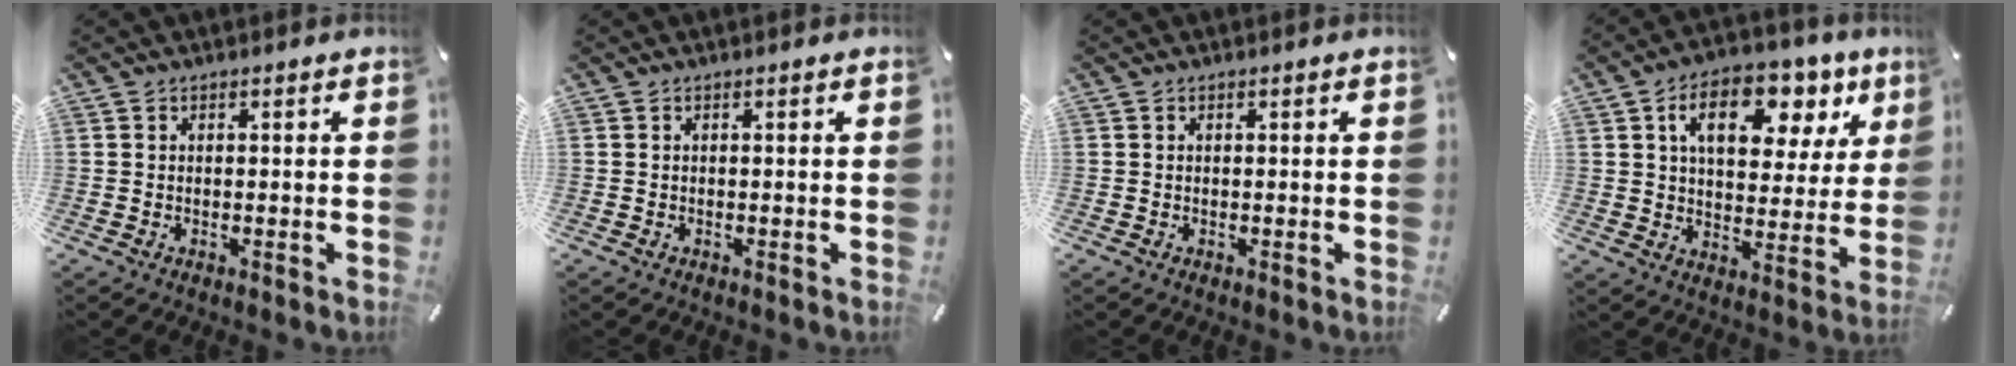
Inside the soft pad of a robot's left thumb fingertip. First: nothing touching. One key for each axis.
{"total": 0.0}
{"total": 0.0}
{"total": 14.5, "fx": 6.9, "fy": 8.8, "fz": 9.2, "tx": -0.128, "ty": -0.026, "tz": 0.113}